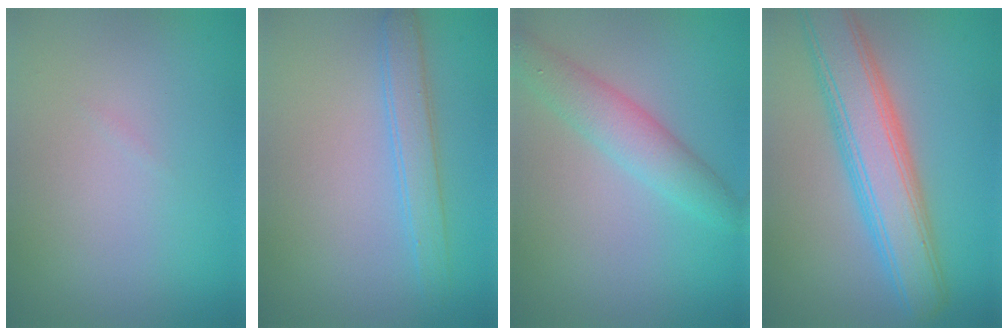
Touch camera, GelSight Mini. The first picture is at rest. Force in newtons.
{"total": 2.5, "press": 2.5, "slide": 0.1}
{"total": 3.8, "press": 3.8, "slide": 0.2}
{"total": 7.3, "press": 7.3, "slide": 0.1}